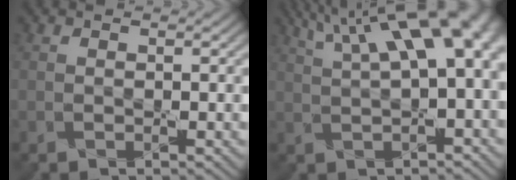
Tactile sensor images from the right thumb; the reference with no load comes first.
{"total": 13.3, "force": [5.0, 4.8, 11.3], "torque": [-0.176, 0.024, 0.075]}